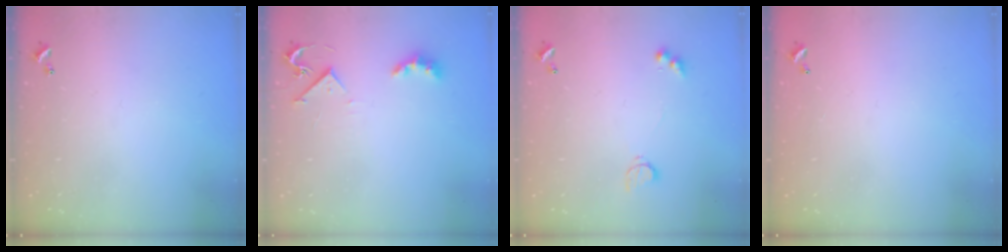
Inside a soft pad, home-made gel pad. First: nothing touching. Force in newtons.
{"total": 3.6, "press": 3.5, "slide": 0.6}
{"total": 4.1, "press": 4.0, "slide": 0.7}
{"total": 2.8, "press": 2.8, "slide": 0.1}